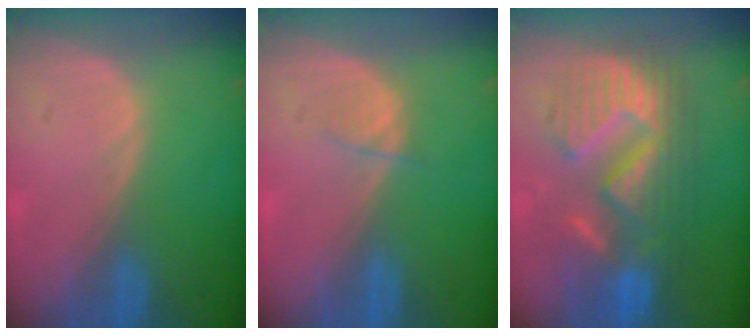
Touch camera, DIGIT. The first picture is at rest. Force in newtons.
{"total": 1.6, "press": 1.5, "slide": 0.2}
{"total": 11.5, "press": 11.4, "slide": 1.0}